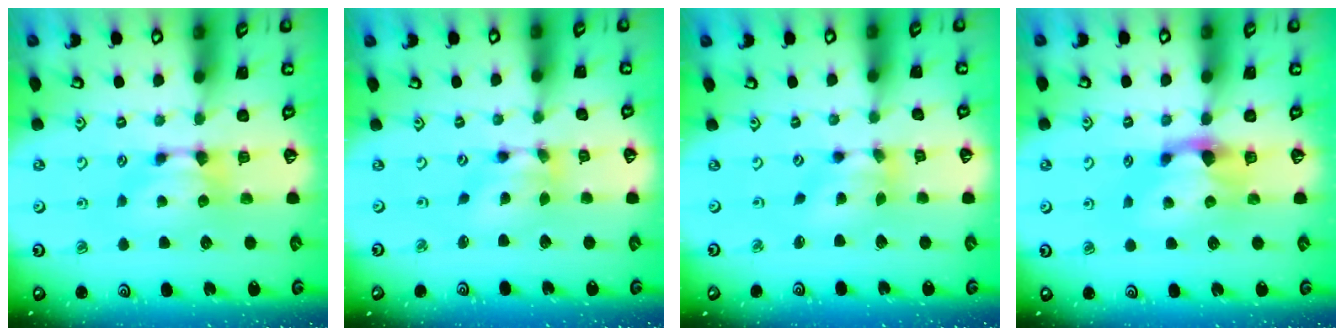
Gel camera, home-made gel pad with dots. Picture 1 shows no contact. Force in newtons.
{"total": 4.1, "press": 3.5, "slide": 2.2}
{"total": 3.8, "press": 3.5, "slide": 1.6}
{"total": 1.9, "press": 1.4, "slide": 1.3}